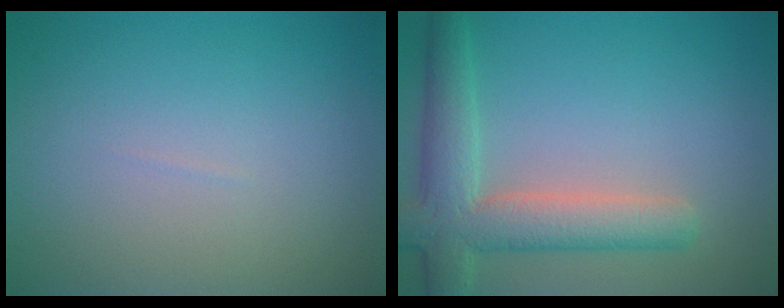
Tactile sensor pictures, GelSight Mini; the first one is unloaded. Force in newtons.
{"total": 6.0, "press": 6.0, "slide": 0.6}